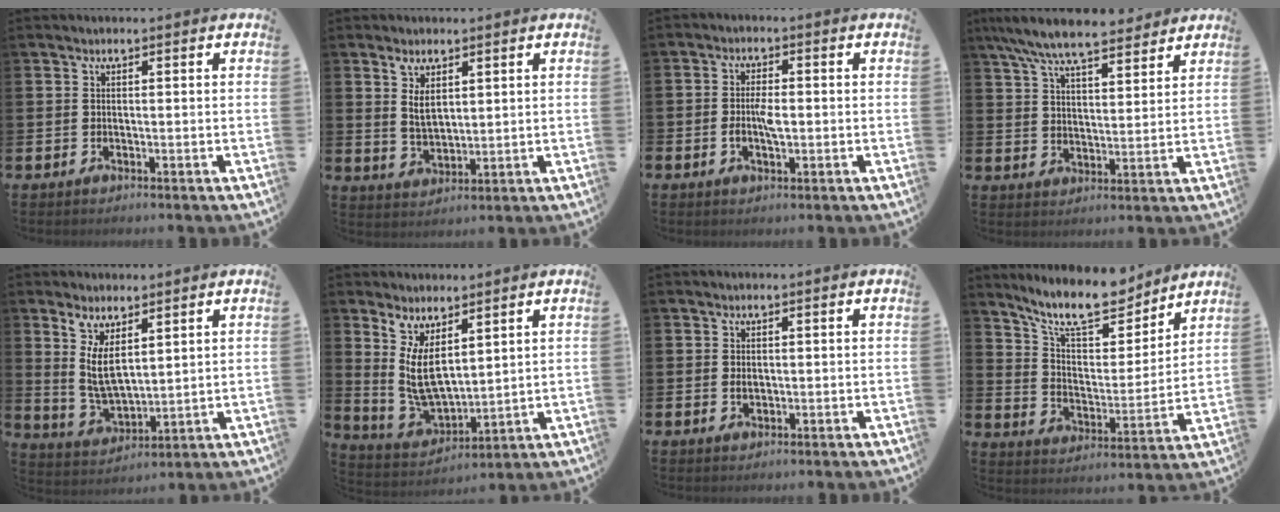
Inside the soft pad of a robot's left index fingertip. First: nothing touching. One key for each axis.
{"total": 3.7, "fx": 2.3, "fy": 1.6, "fz": 2.4, "tx": -0.037, "ty": -0.007, "tz": 0.037}
{"total": 2.9, "fx": -0.5, "fy": 1.3, "fz": 2.5, "tx": -0.045, "ty": 0.002, "tz": -0.011}
{"total": 8.4, "fx": 7.7, "fy": 1.6, "fz": 2.9, "tx": -0.080, "ty": -0.032, "tz": 0.139}
{"total": 6.2, "fx": 3.4, "fy": 2.6, "fz": 4.5, "tx": -0.095, "ty": -0.014, "tz": 0.061}
{"total": 6.6, "fx": 3.2, "fy": 3.0, "fz": 5.0, "tx": -0.123, "ty": -0.022, "tz": 0.058}
{"total": 0.8, "fx": 0.2, "fy": 0.6, "fz": 0.6, "tx": -0.003, "ty": 0.001, "tz": 0.001}
{"total": 12.1, "fx": 10.6, "fy": 3.2, "fz": 4.9, "tx": -0.125, "ty": -0.061, "tz": 0.190}